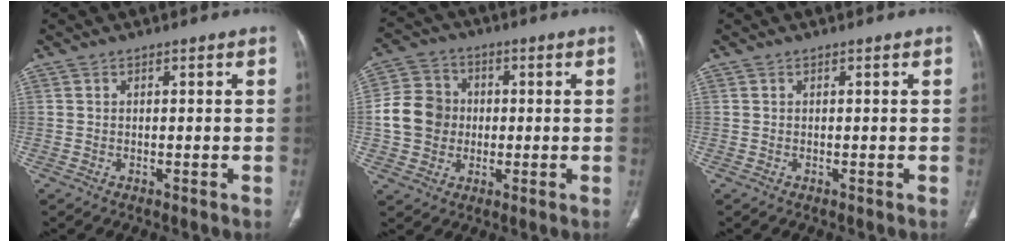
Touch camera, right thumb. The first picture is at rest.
{"total": 10.7, "force": [-0.5, 9.6, 4.6], "torque": [-0.068, 0.021, -0.015]}
{"total": 0.0}